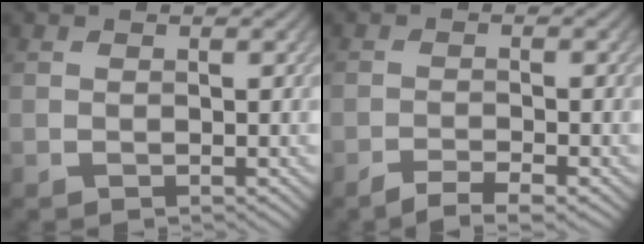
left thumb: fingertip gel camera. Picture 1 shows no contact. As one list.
[{"total": 3.3, "force": [-2.5, 0.4, 2.1], "torque": [-0.035, 0.002, -0.049]}]